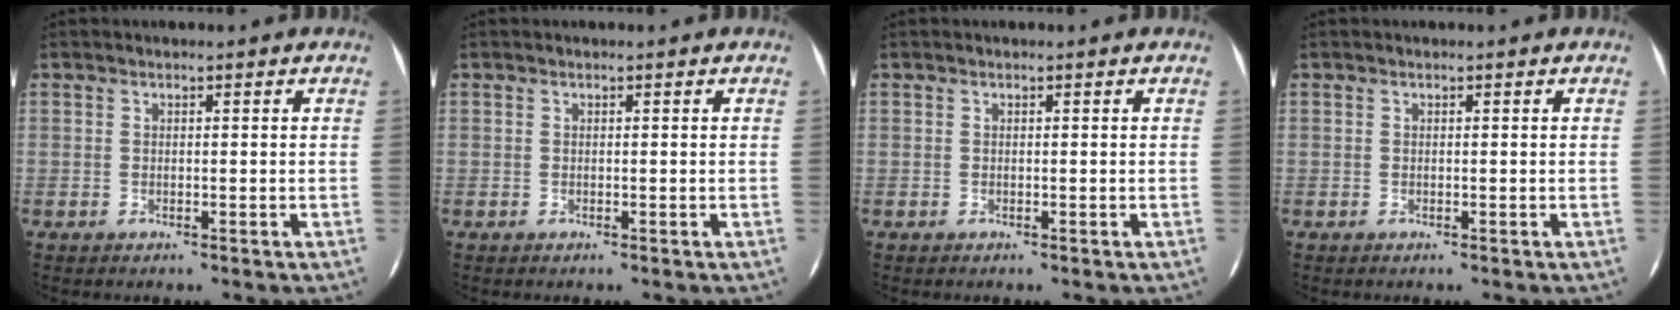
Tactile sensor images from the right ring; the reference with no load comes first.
{"total": 0.0}
{"total": 0.0}
{"total": 0.0}